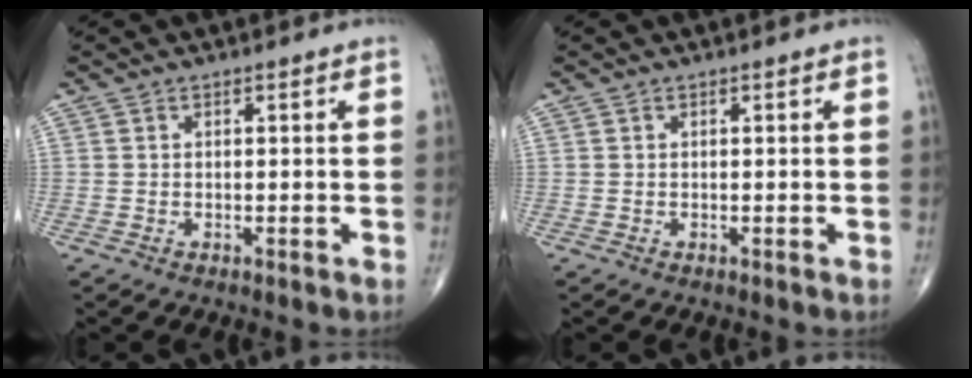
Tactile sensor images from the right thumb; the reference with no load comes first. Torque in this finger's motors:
{"motor_torque": [0.00, 0.00, 0.00, 0.00, 0.00]}